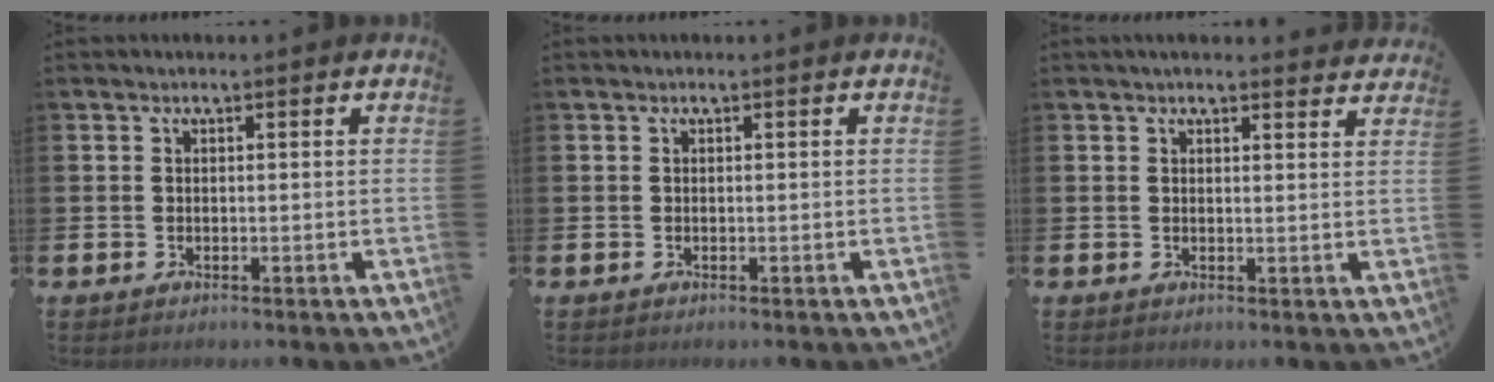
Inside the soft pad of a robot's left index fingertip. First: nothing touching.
{"total": 0.0}
{"total": 2.4, "force": [2.4, 0.2, 0.1], "torque": [-0.004, -0.009, 0.042]}